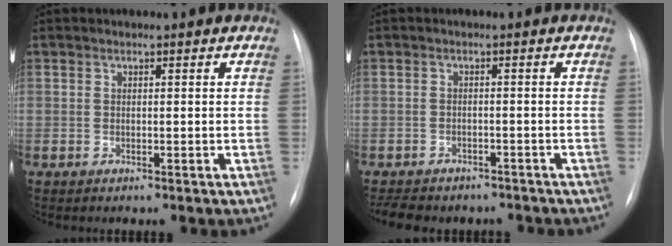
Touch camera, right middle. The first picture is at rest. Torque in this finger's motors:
{"motor_torque": [0.53, -0.59, 0.06, 0.03]}